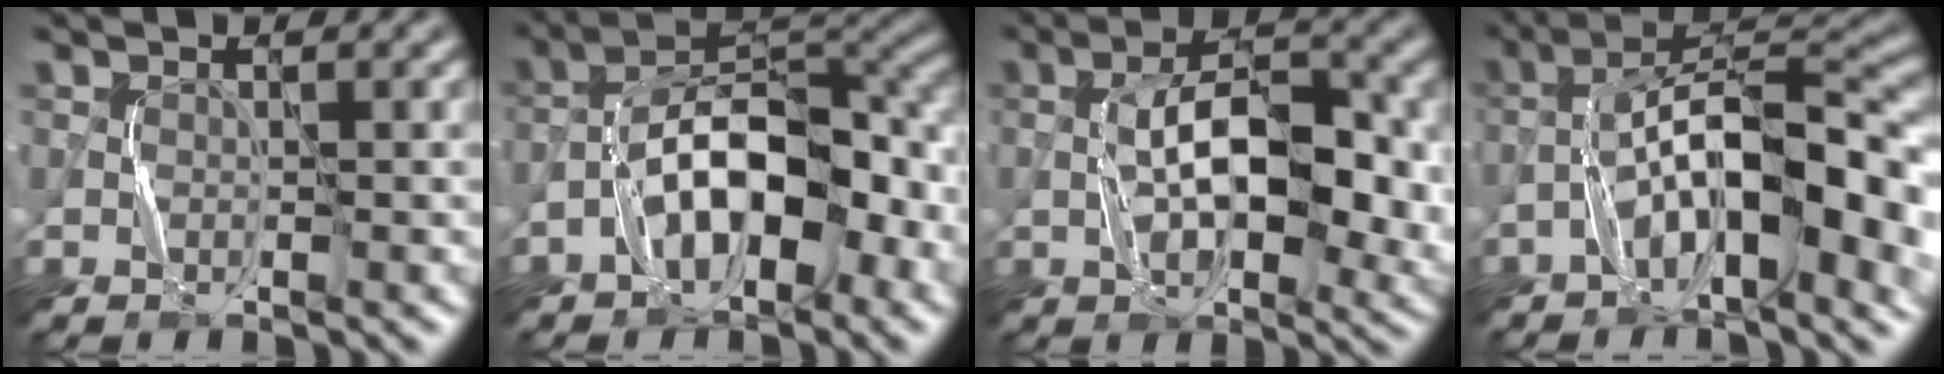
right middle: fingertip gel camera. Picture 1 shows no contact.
{"total": 9.5, "force": [-3.5, 4.3, 7.7], "torque": [-0.119, 0.027, -0.066]}
{"total": 8.9, "force": [-0.1, 4.3, 7.8], "torque": [-0.127, 0.005, -0.002]}
{"total": 11.5, "force": [-3.2, 3.7, 10.4], "torque": [-0.172, 0.021, -0.056]}